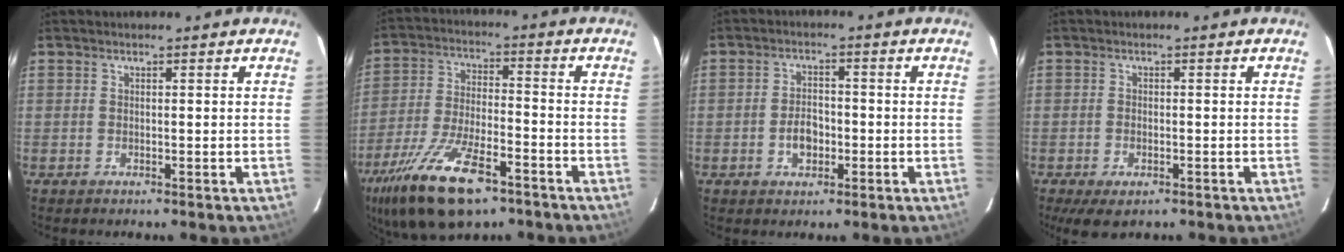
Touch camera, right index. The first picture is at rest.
{"total": 18.9, "force": [-12.1, 7.1, 12.7], "torque": [-0.264, -0.040, -0.214]}
{"total": 4.4, "force": [-1.5, 3.0, 2.9], "torque": [-0.058, 0.007, -0.023]}
{"total": 5.3, "force": [-3.3, 2.5, 3.3], "torque": [-0.074, -0.019, -0.054]}